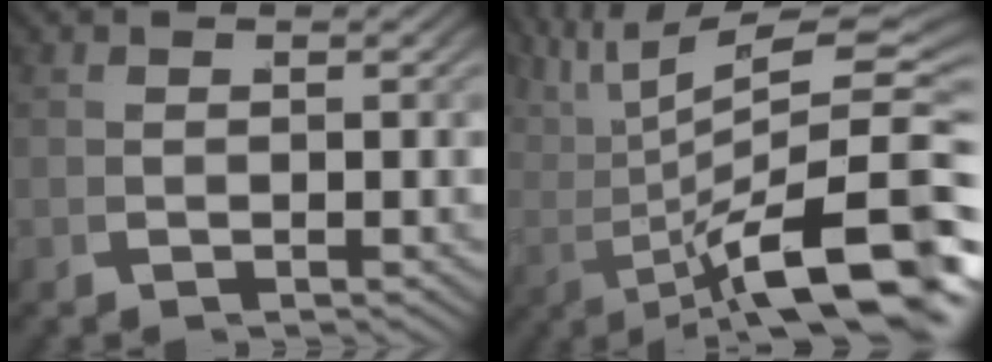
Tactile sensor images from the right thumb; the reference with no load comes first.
{"total": 13.1, "force": [1.1, 6.4, 11.4], "torque": [-0.183, -0.027, 0.038]}